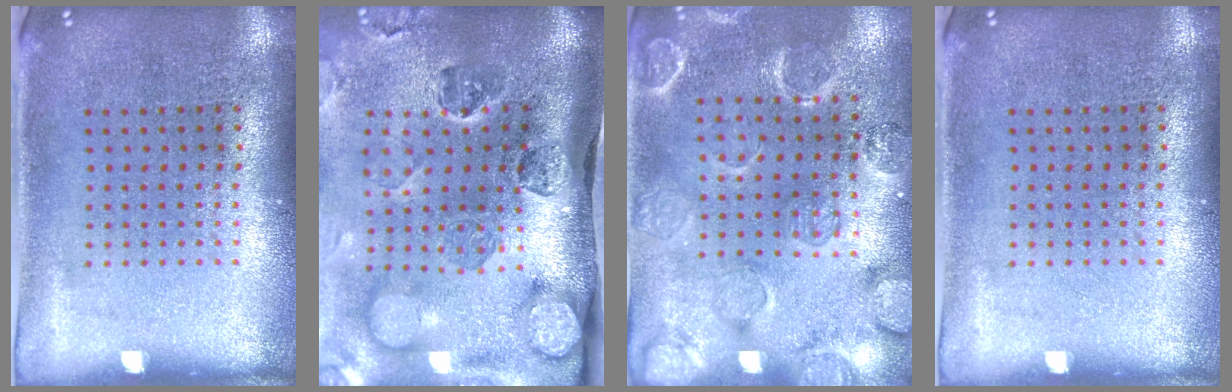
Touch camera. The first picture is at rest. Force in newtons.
{"total": 4.8, "press": 3.5, "slide": 3.4}
{"total": 2.4, "press": 2.3, "slide": 0.8}
{"total": 0.0}